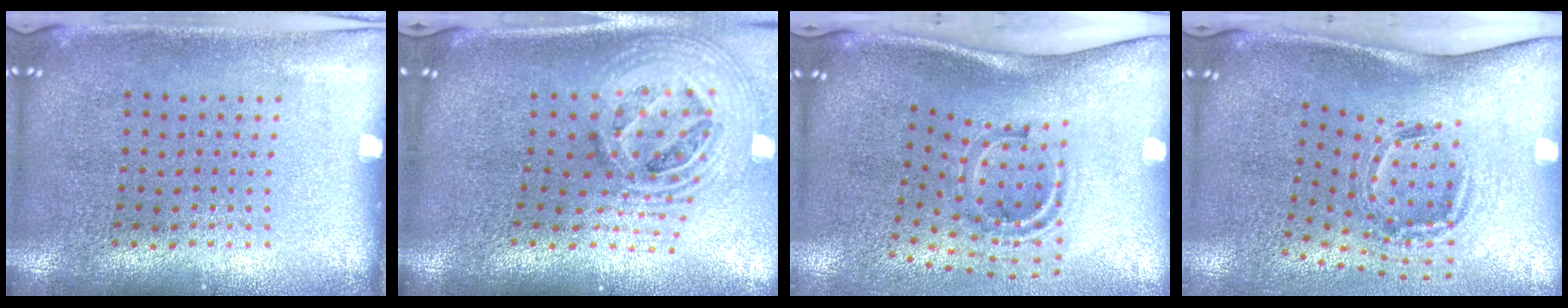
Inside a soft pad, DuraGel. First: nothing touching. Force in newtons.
{"total": 2.6, "press": 1.9, "slide": 1.9}
{"total": 1.9, "press": 1.2, "slide": 1.5}
{"total": 1.7, "press": 1.2, "slide": 1.3}